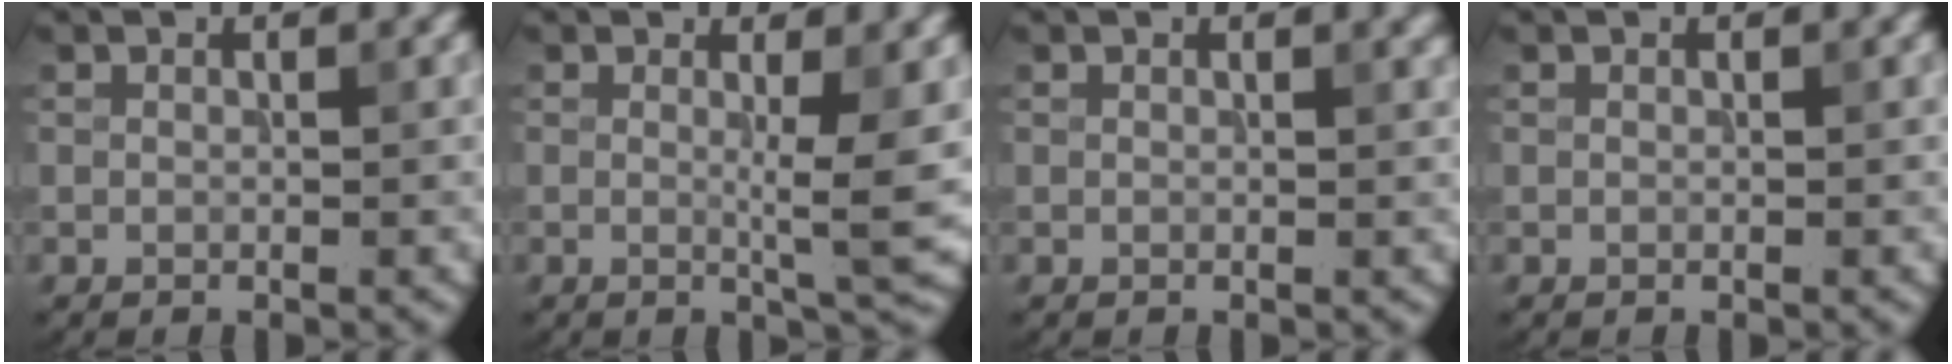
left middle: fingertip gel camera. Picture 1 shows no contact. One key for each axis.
{"total": 3.4, "fx": 0.2, "fy": 0.4, "fz": 3.4, "tx": -0.051, "ty": -0.011, "tz": 0.002}
{"total": 1.1, "fx": 0.7, "fy": 0.4, "fz": 0.8, "tx": -0.003, "ty": 0.004, "tz": 0.009}
{"total": 0.0}